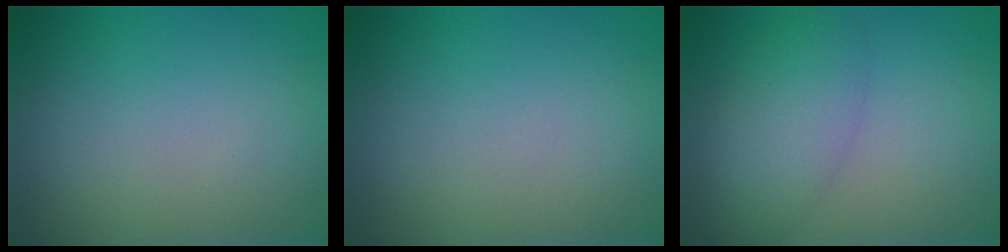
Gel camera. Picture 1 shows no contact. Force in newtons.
{"total": 0.0}
{"total": 4.0, "press": 4.0, "slide": 0.3}